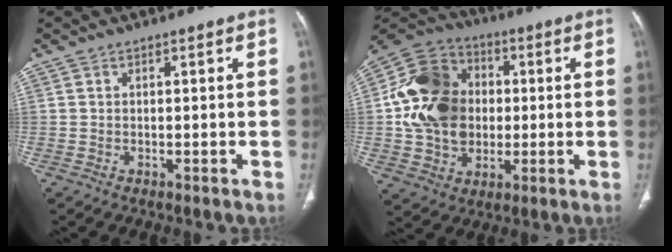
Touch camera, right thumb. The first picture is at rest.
{"total": 18.9, "force": [1.0, 14.9, 11.6], "torque": [-0.195, 0.016, 0.017]}